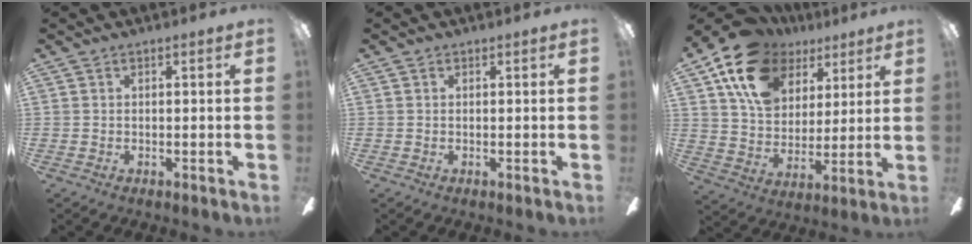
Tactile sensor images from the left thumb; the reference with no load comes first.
{"total": 0.0}
{"total": 18.0, "force": [9.9, 12.4, 8.6], "torque": [-0.158, -0.035, 0.185]}